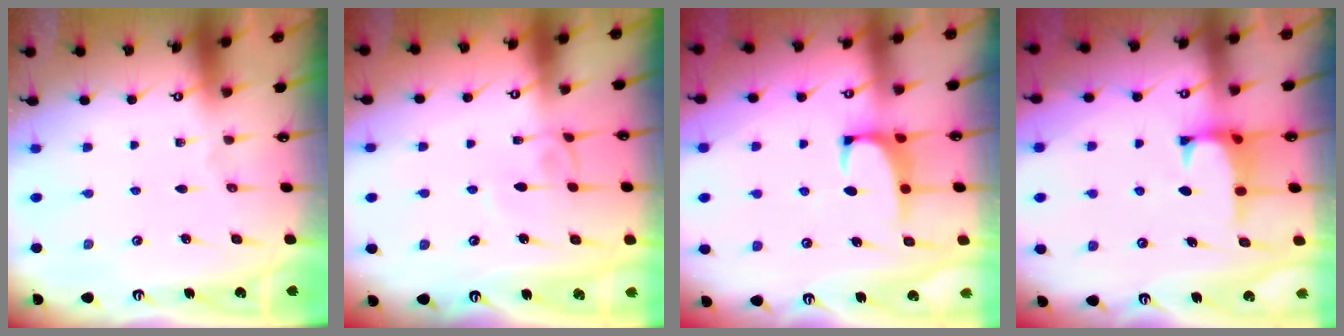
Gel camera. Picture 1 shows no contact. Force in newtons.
{"total": 2.7, "press": 2.7, "slide": 0.2}
{"total": 0.8, "press": 0.6, "slide": 0.6}
{"total": 0.9, "press": 0.4, "slide": 0.8}